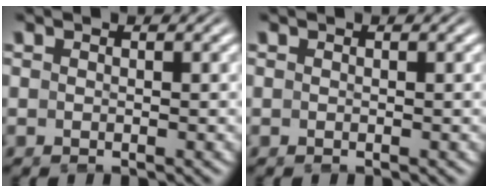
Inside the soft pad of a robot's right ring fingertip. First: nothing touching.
{"total": 0.0}